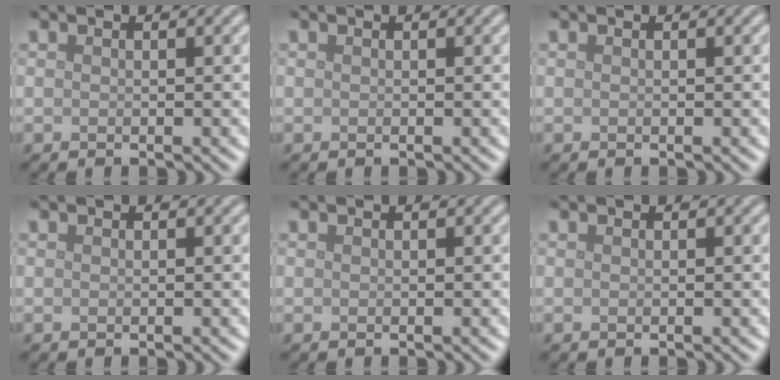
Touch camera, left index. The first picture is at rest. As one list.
[{"total": 0.0}, {"total": 0.0}, {"total": 0.0}, {"total": 0.0}, {"total": 0.0}]